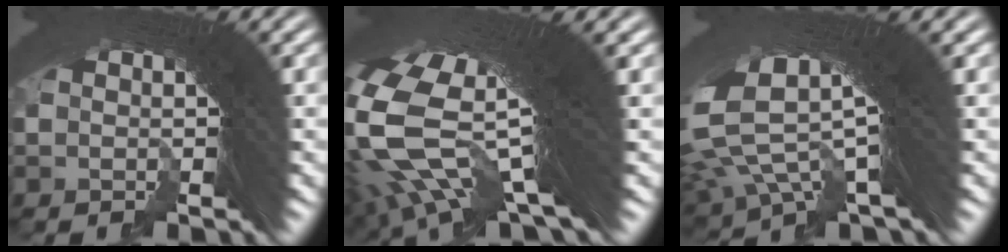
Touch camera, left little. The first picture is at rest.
{"total": 16.5, "force": [4.6, 8.2, 13.5], "torque": [-0.259, -0.008, 0.081]}
{"total": 10.2, "force": [4.1, 4.4, 8.3], "torque": [-0.157, 0.025, 0.059]}